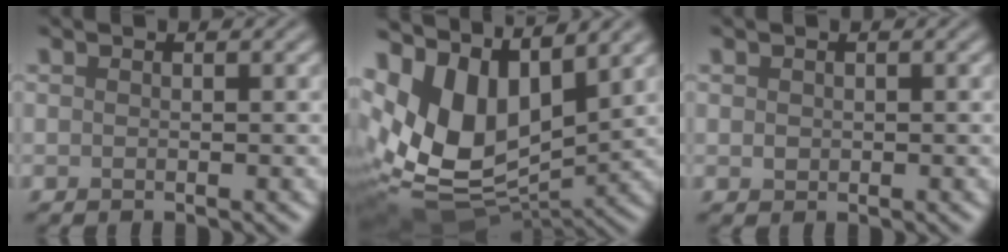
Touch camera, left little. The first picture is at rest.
{"total": 12.2, "force": [3.6, 7.1, 9.3], "torque": [-0.198, -0.008, 0.073]}
{"total": 0.7, "force": [0.1, 0.6, 0.3], "torque": [-0.004, -0.001, 0.002]}